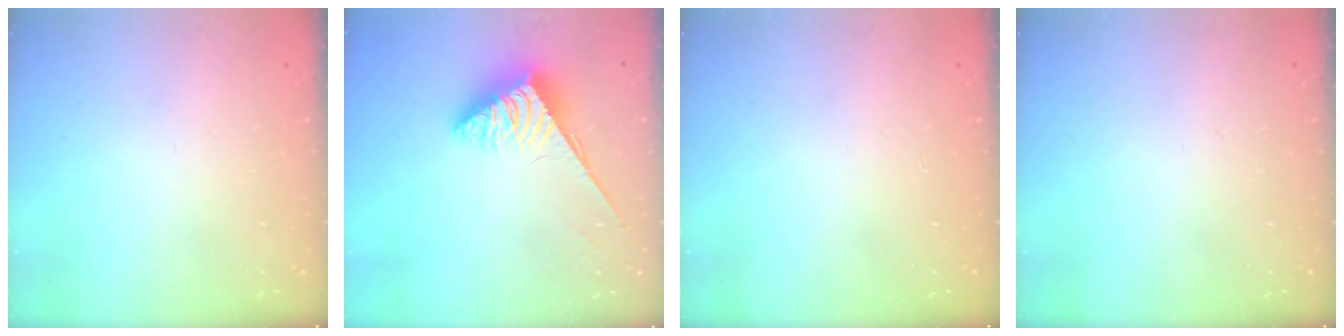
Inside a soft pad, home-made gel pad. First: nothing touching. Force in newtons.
{"total": 3.8, "press": 3.8, "slide": 0.6}
{"total": 0.0}
{"total": 0.0}